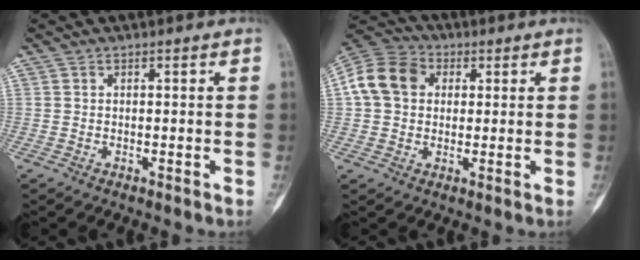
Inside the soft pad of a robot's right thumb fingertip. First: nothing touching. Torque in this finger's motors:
{"motor_torque": [0.35, 0.47, 0.06, 0.05, 0.07]}